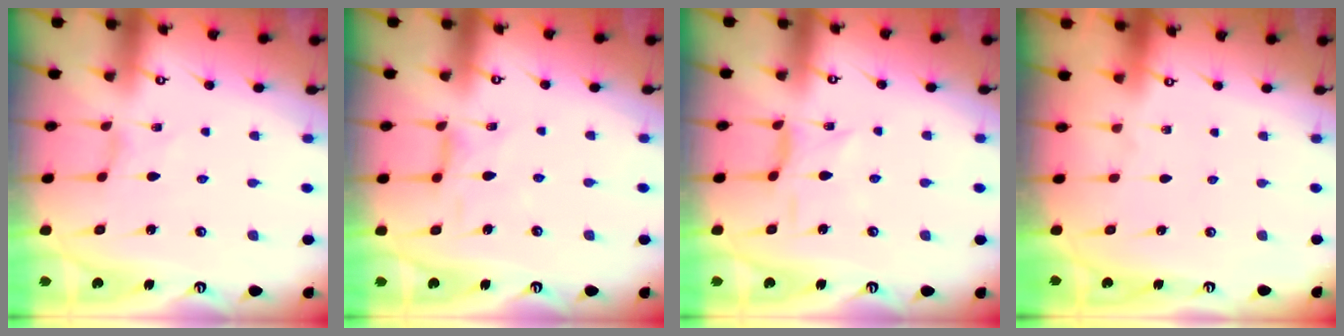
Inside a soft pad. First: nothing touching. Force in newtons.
{"total": 1.7, "press": 1.6, "slide": 0.4}
{"total": 1.5, "press": 1.4, "slide": 0.1}
{"total": 0.0}